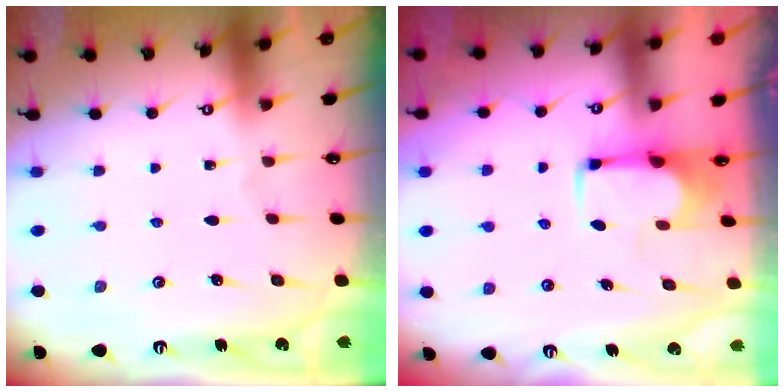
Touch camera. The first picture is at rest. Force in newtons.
{"total": 1.6, "press": 1.5, "slide": 0.6}